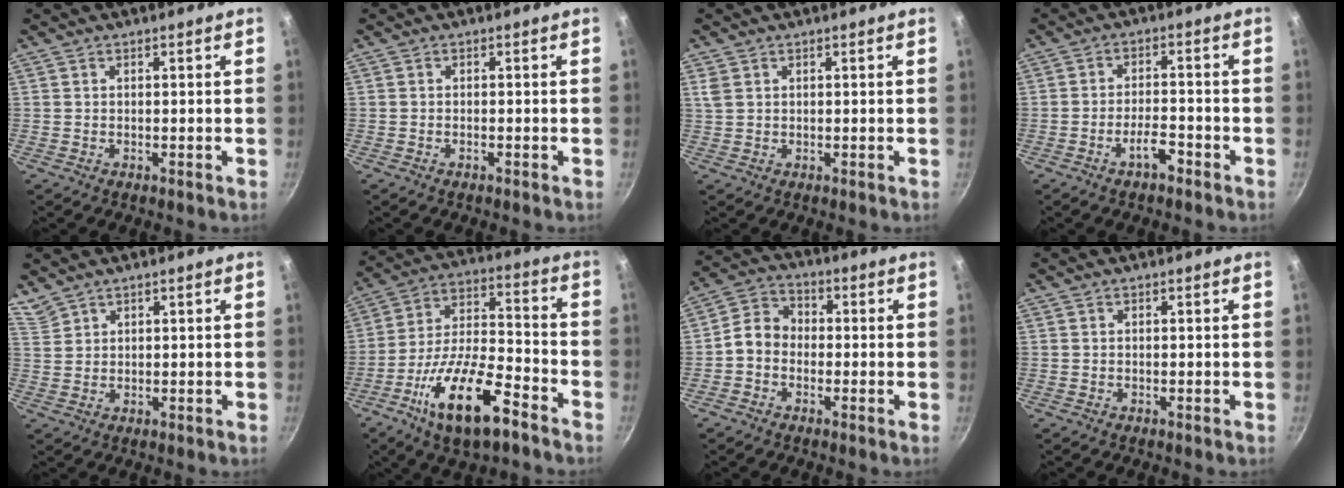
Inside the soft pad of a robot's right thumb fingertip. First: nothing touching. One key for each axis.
{"total": 0.6, "fx": -0.4, "fy": 0.1, "fz": 0.4, "tx": -0.010, "ty": 0.005, "tz": -0.010}
{"total": 2.5, "fx": 1.0, "fy": 1.8, "fz": 1.3, "tx": -0.024, "ty": 0.000, "tz": 0.024}
{"total": 4.6, "fx": -2.9, "fy": 1.5, "fz": 3.2, "tx": -0.048, "ty": 0.028, "tz": -0.050}
{"total": 3.0, "fx": 2.8, "fy": 1.1, "fz": 0.3, "tx": 0.000, "ty": 0.001, "tz": 0.062}
{"total": 18.5, "fx": -10.0, "fy": 6.7, "fz": 14.1, "tx": -0.245, "ty": 0.046, "tz": -0.183}
{"total": 6.3, "fx": -1.3, "fy": 5.2, "fz": 3.3, "tx": -0.038, "ty": 0.024, "tz": -0.044}
{"total": 0.0}